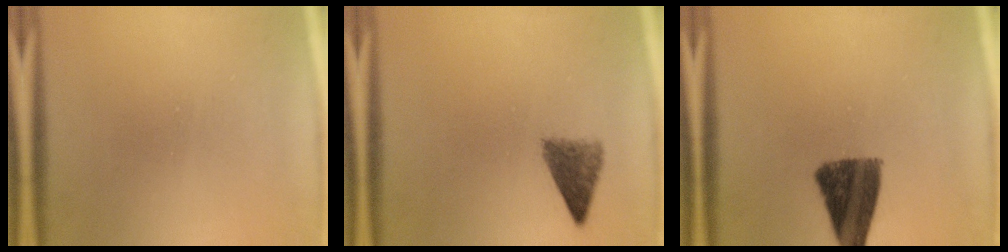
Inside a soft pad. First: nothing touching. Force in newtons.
{"total": 3.9}
{"total": 11.0}